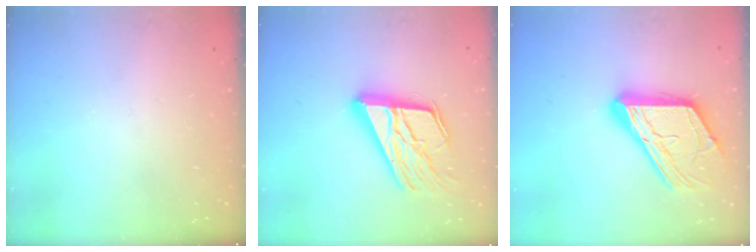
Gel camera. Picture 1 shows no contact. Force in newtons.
{"total": 20.9, "press": 20.8, "slide": 2.2}
{"total": 19.1, "press": 19.0, "slide": 1.7}